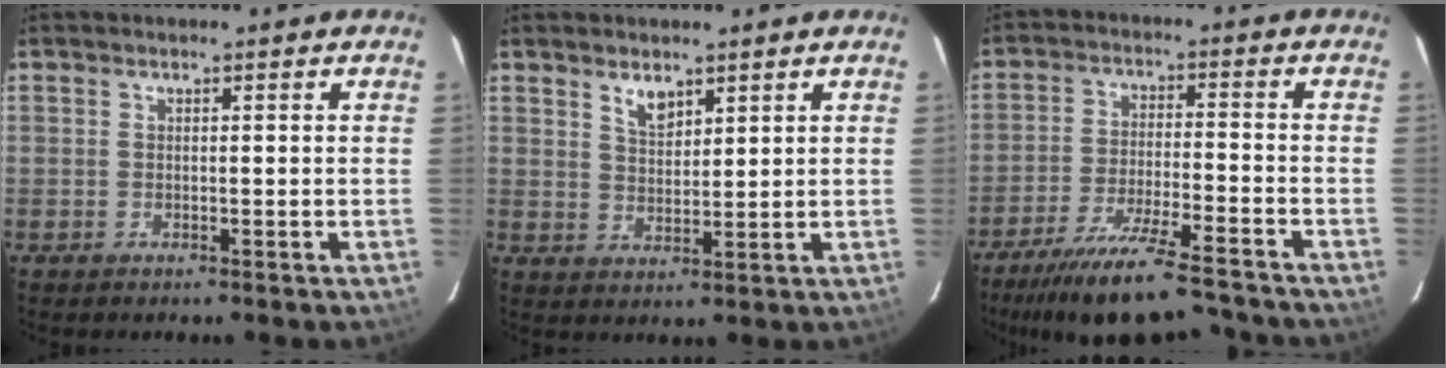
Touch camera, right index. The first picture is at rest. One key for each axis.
{"total": 3.9, "fx": 2.7, "fy": 1.8, "fz": 2.2, "tx": -0.038, "ty": -0.001, "tz": 0.051}
{"total": 15.8, "fx": -14.1, "fy": 1.6, "fz": 6.9, "tx": -0.147, "ty": -0.021, "tz": -0.223}